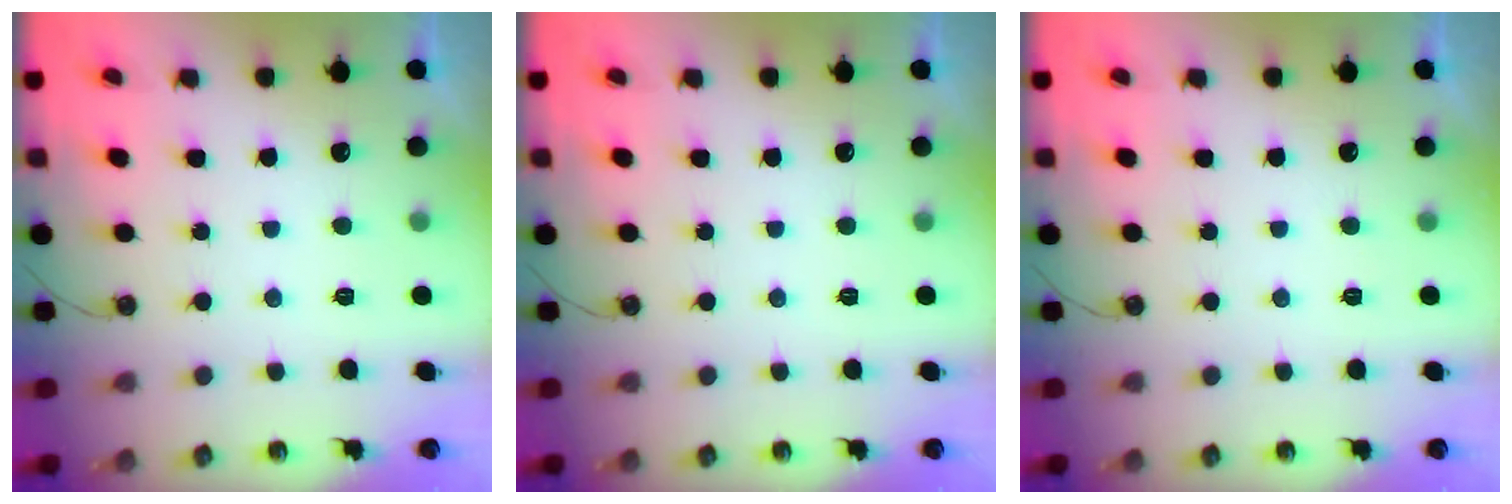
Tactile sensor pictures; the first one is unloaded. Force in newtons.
{"total": 0.0}
{"total": 0.0}